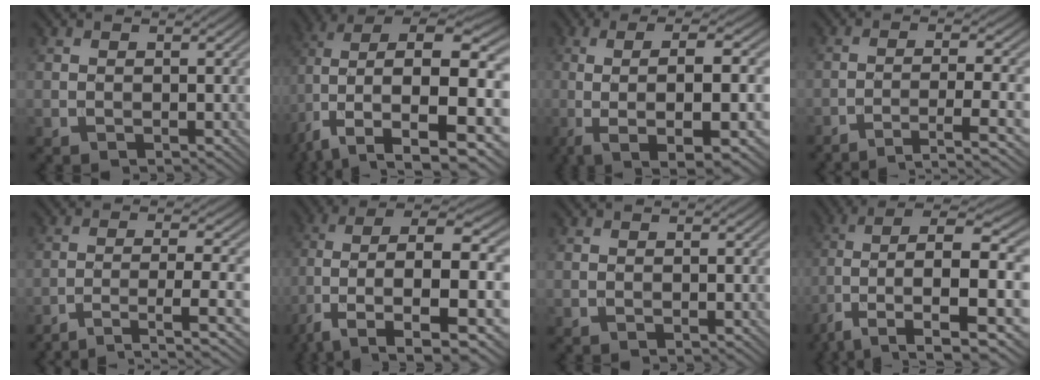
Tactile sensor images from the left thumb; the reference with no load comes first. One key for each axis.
{"total": 16.6, "fx": 0.2, "fy": 8.9, "fz": 14.0, "tx": -0.272, "ty": -0.033, "tz": 0.032}
{"total": 10.9, "fx": -1.8, "fy": 2.4, "fz": 10.5, "tx": -0.165, "ty": 0.015, "tz": -0.033}
{"total": 6.0, "fx": -3.8, "fy": 0.7, "fz": 4.6, "tx": -0.072, "ty": 0.011, "tz": -0.072}
{"total": 6.7, "fx": -4.1, "fy": 1.1, "fz": 5.2, "tx": -0.081, "ty": 0.007, "tz": -0.074}
{"total": 13.1, "fx": -1.7, "fy": 6.0, "fz": 11.5, "tx": -0.243, "ty": -0.013, "tz": -0.023}
{"total": 0.0}
{"total": 12.5, "fx": -1.1, "fy": 5.4, "fz": 11.2, "tx": -0.237, "ty": -0.015, "tz": -0.009}